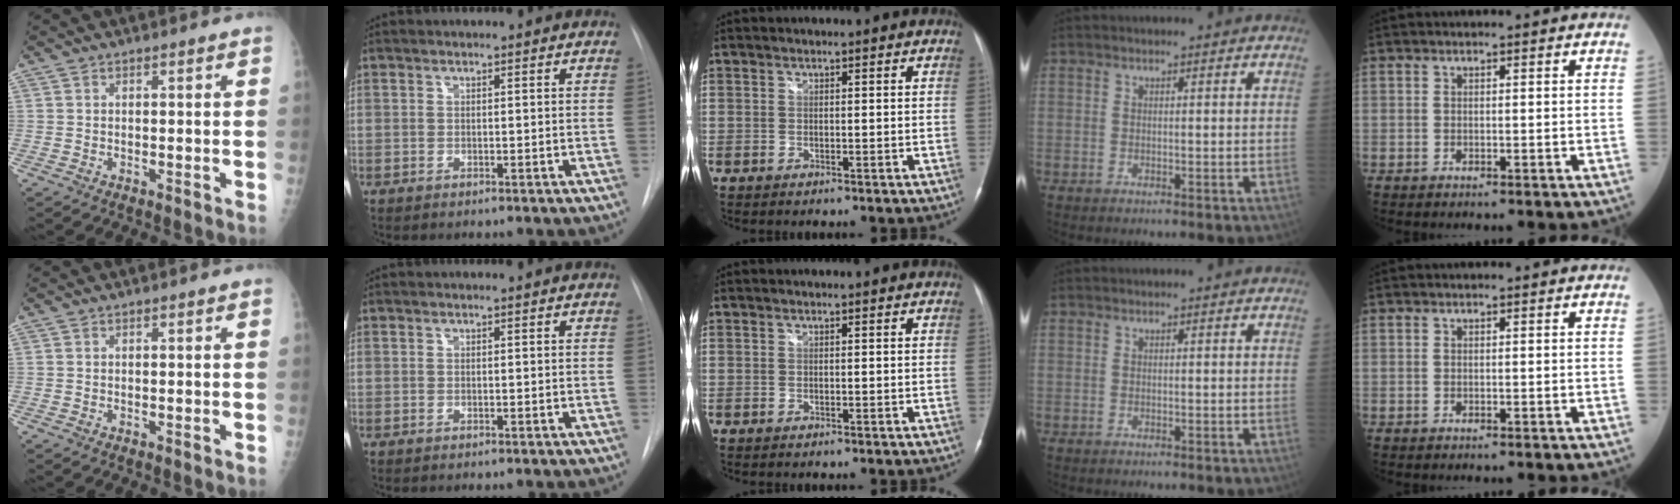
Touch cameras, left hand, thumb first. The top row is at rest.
{}